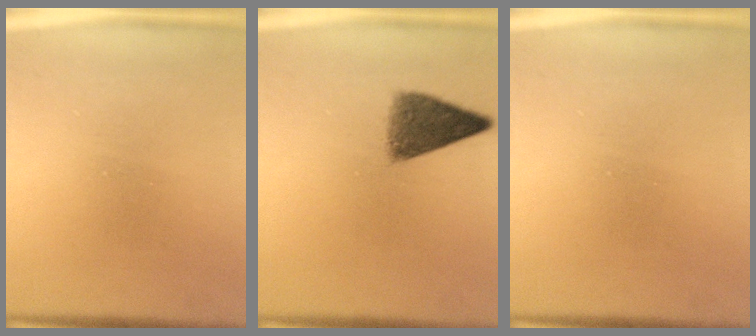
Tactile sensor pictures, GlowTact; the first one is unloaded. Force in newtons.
{"total": 6.3}
{"total": 0.0}